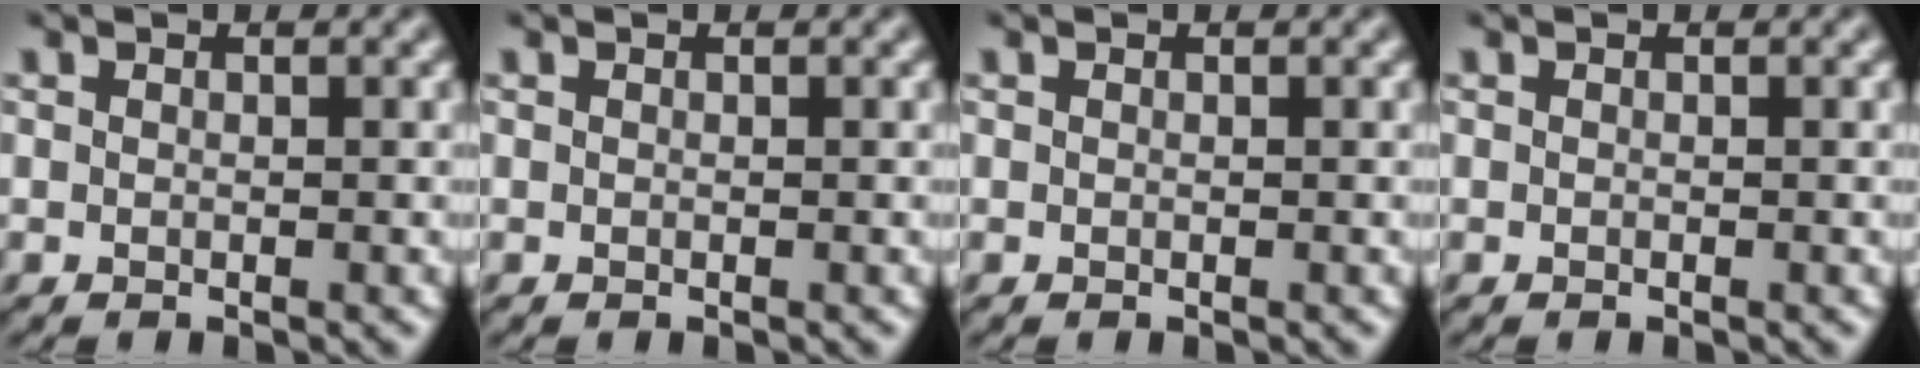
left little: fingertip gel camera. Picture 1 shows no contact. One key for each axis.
{"total": 0.0}
{"total": 0.0}
{"total": 0.0}